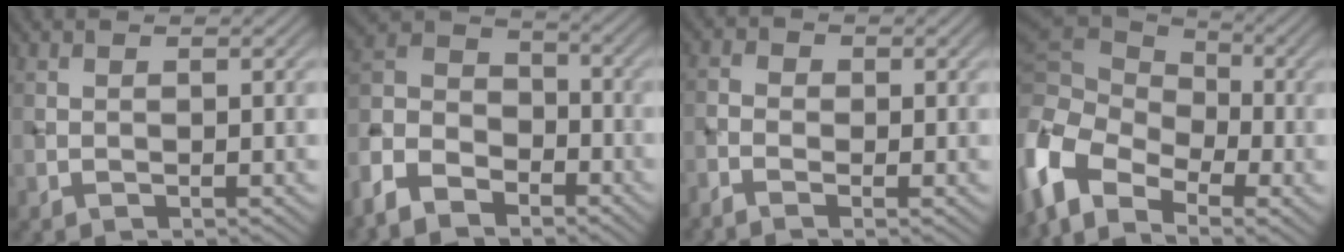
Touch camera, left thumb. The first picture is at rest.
{"total": 10.8, "force": [-7.2, 6.0, 5.4], "torque": [-0.141, -0.014, -0.161]}
{"total": 2.5, "force": [-1.4, 1.3, 1.5], "torque": [-0.033, 0.002, -0.038]}
{"total": 13.8, "force": [-5.0, 8.9, 9.3], "torque": [-0.265, -0.024, -0.087]}